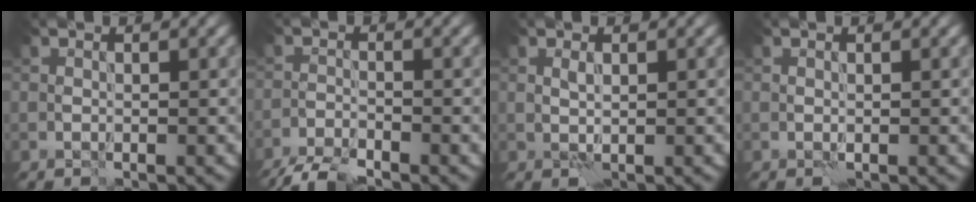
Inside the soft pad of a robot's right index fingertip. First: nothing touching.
{"total": 3.6, "force": [-3.4, 0.3, 1.2], "torque": [-0.025, -0.007, -0.072]}
{"total": 0.6, "force": [0.4, 0.0, 0.4], "torque": [-0.010, 0.004, 0.007]}
{"total": 0.0}